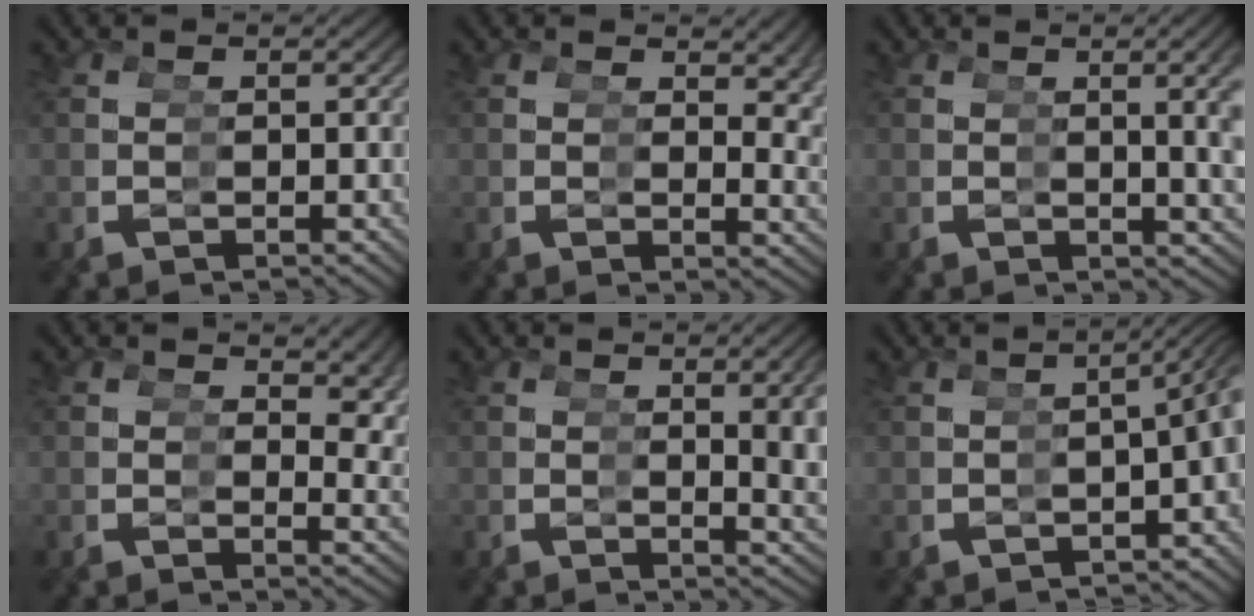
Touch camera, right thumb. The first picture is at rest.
{"total": 2.7, "force": [1.6, 1.0, 1.9], "torque": [-0.003, -0.003, 0.020]}
{"total": 3.7, "force": [0.4, 0.5, 3.6], "torque": [-0.041, 0.009, 0.010]}
{"total": 3.3, "force": [1.9, 1.5, 2.3], "torque": [-0.012, -0.005, 0.026]}
{"total": 4.2, "force": [0.5, 1.1, 4.1], "torque": [-0.041, 0.005, 0.010]}
{"total": 4.0, "force": [-0.2, 1.6, 3.7], "torque": [-0.046, 0.016, -0.008]}